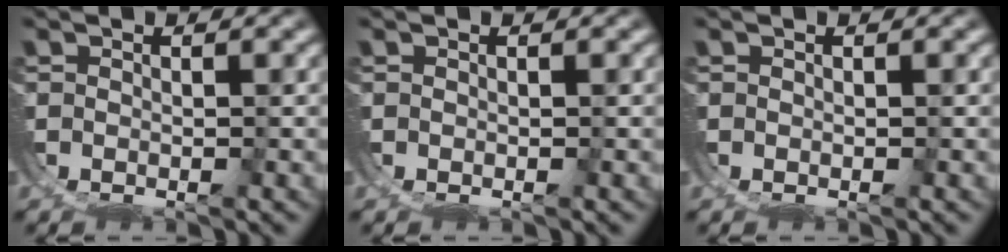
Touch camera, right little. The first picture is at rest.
{"total": 0.0}
{"total": 0.0}